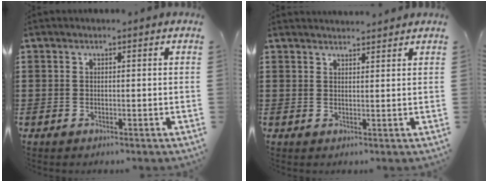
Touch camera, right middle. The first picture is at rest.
{"total": 1.8, "force": [1.8, -0.2, 0.1], "torque": [-0.007, 0.000, 0.037]}